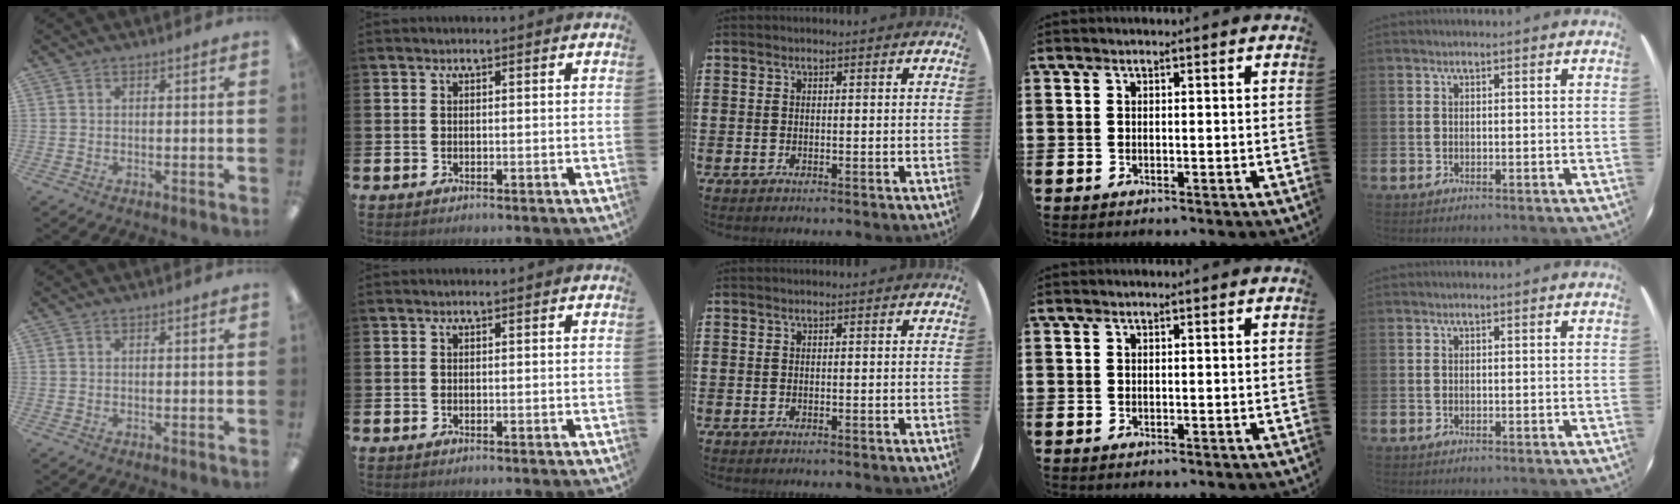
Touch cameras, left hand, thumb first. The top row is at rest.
{}